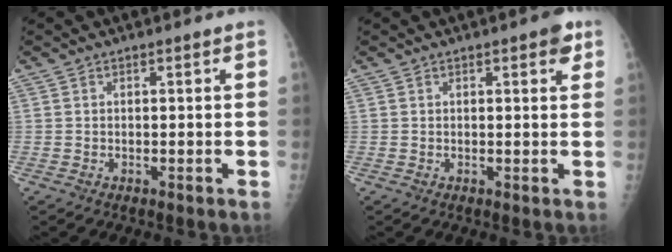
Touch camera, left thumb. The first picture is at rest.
{"total": 2.9, "force": [1.5, 1.0, 2.2], "torque": [-0.017, -0.002, 0.014]}